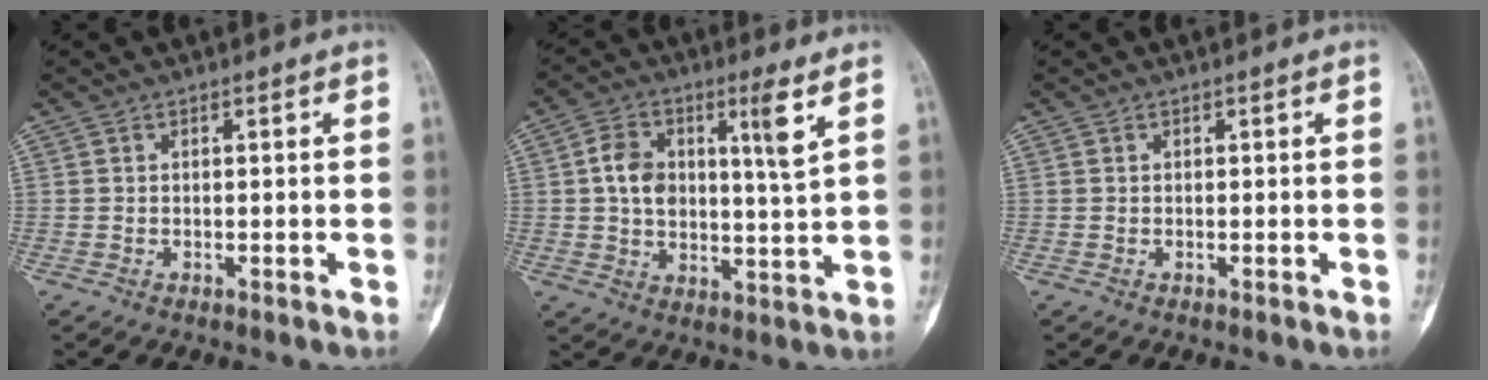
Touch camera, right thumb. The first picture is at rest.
{"total": 11.0, "force": [3.6, 4.0, 9.6], "torque": [-0.162, -0.001, 0.061]}
{"total": 0.0}